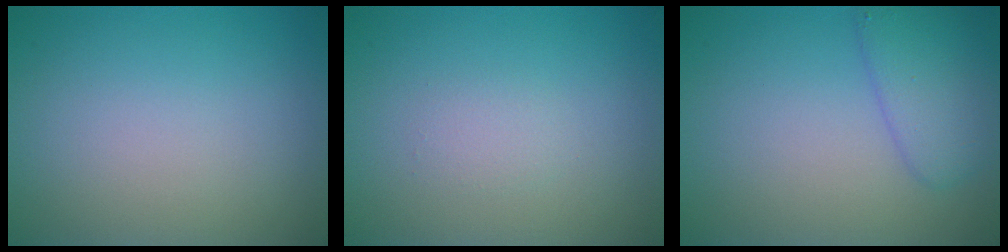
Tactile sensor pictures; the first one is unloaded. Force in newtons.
{"total": 1.0, "press": 1.0, "slide": 0.0}
{"total": 3.2, "press": 3.2, "slide": 0.1}